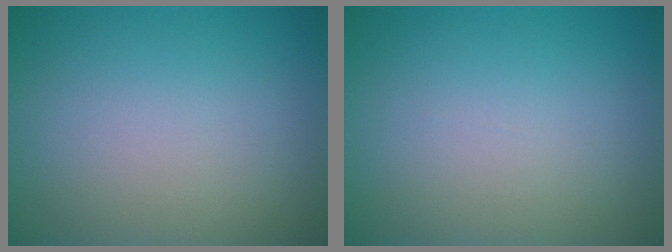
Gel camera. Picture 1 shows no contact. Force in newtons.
{"total": 0.0}